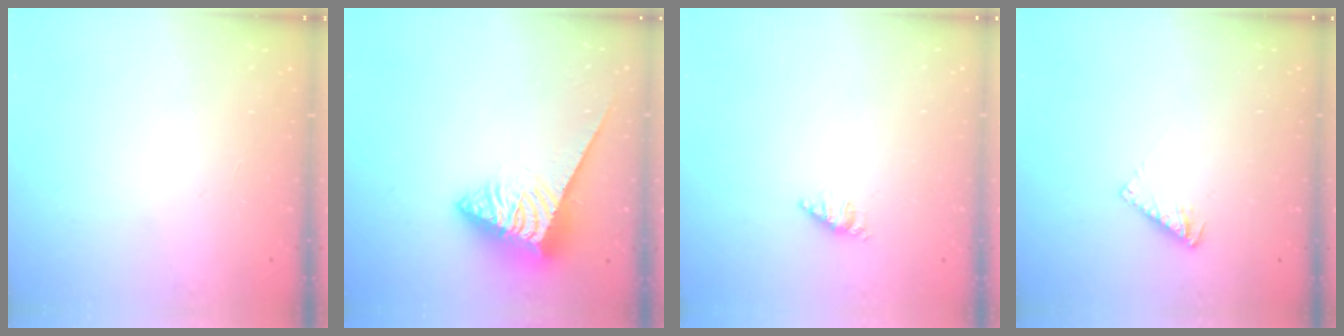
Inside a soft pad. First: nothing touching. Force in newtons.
{"total": 6.4, "press": 6.3, "slide": 0.9}
{"total": 2.6, "press": 2.6, "slide": 0.3}
{"total": 3.4, "press": 3.4, "slide": 0.1}